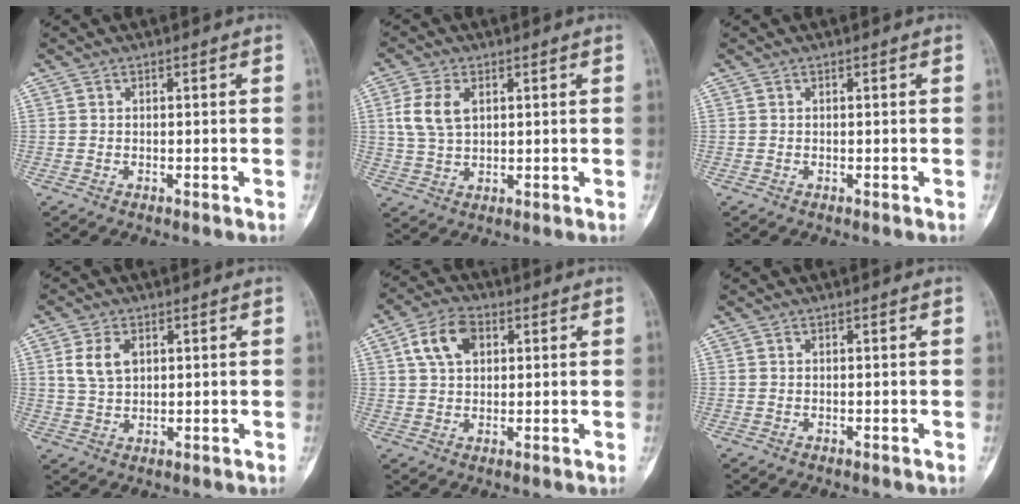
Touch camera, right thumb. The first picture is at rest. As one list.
[{"total": 6.9, "force": [1.9, 4.3, 5.1], "torque": [-0.106, 0.002, 0.042]}, {"total": 0.0}, {"total": 5.7, "force": [1.8, 3.7, 3.9], "torque": [-0.069, -0.003, 0.038]}, {"total": 8.3, "force": [2.7, 5.5, 5.6], "torque": [-0.092, 0.008, 0.044]}, {"total": 0.0}]